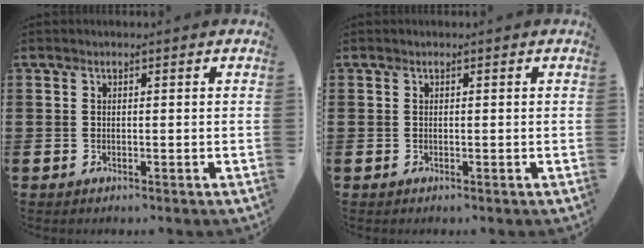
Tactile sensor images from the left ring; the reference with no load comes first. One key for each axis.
{"total": 0.0}